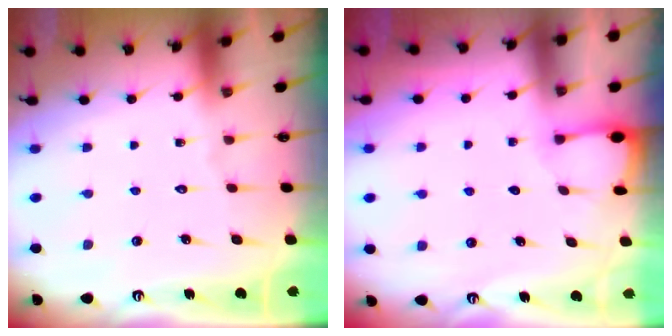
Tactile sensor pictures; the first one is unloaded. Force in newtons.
{"total": 1.3, "press": 1.3, "slide": 0.2}